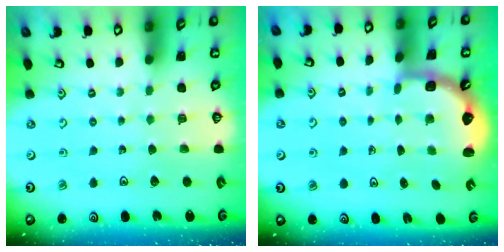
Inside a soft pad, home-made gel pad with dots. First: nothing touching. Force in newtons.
{"total": 2.5, "press": 2.1, "slide": 1.3}